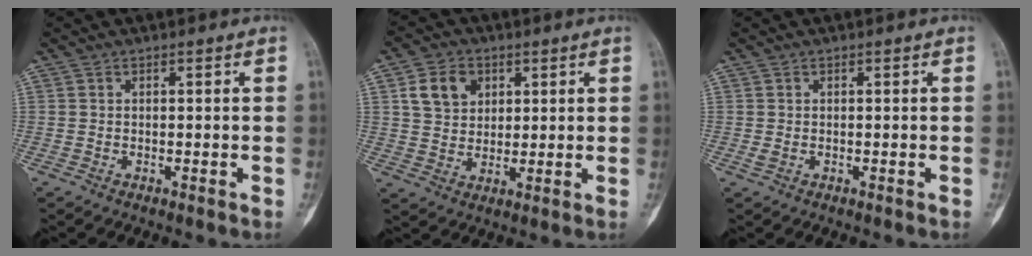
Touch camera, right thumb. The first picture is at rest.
{"total": 7.8, "force": [3.0, 6.1, 3.9], "torque": [-0.045, -0.006, 0.055]}
{"total": 0.7, "force": [-0.1, 0.5, 0.6], "torque": [-0.015, 0.001, 0.001]}